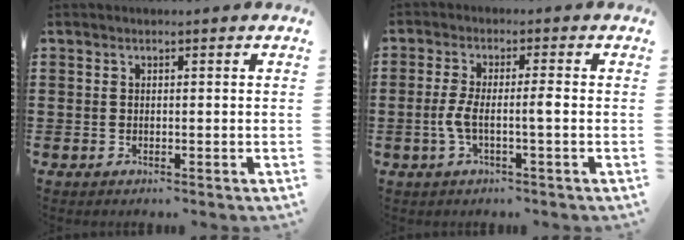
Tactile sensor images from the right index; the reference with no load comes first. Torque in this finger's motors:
{"motor_torque": [-0.16, 0.06, 0.39, 0.04]}